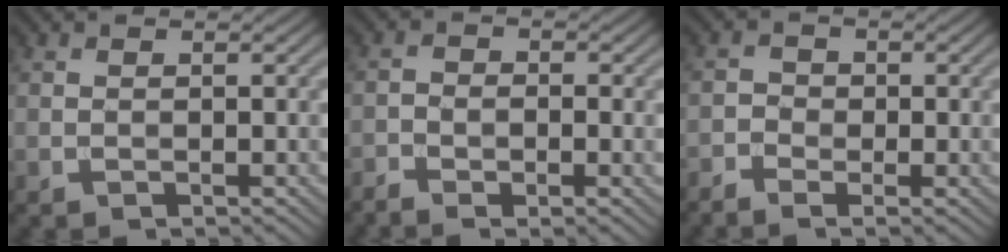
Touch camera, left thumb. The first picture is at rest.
{"total": 4.1, "force": [-2.4, 1.7, 2.8], "torque": [-0.049, -0.005, -0.047]}
{"total": 3.0, "force": [-1.9, 1.7, 1.5], "torque": [-0.029, -0.002, -0.042]}